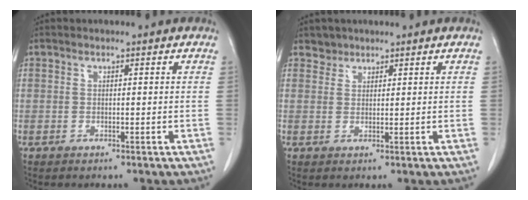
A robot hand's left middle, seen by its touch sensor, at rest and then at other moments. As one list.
[{"total": 1.7, "force": [1.4, 0.8, -0.3], "torque": [0.011, 0.003, 0.022]}]